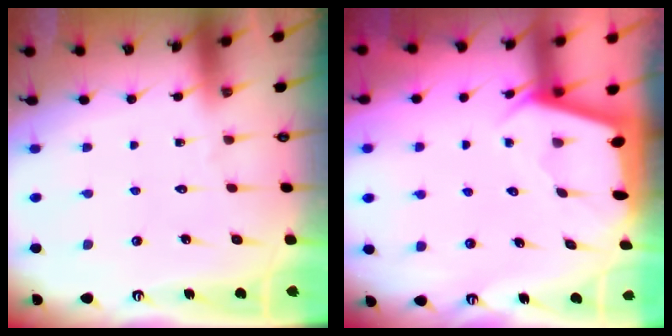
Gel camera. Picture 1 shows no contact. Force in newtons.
{"total": 2.7, "press": 2.7, "slide": 0.2}